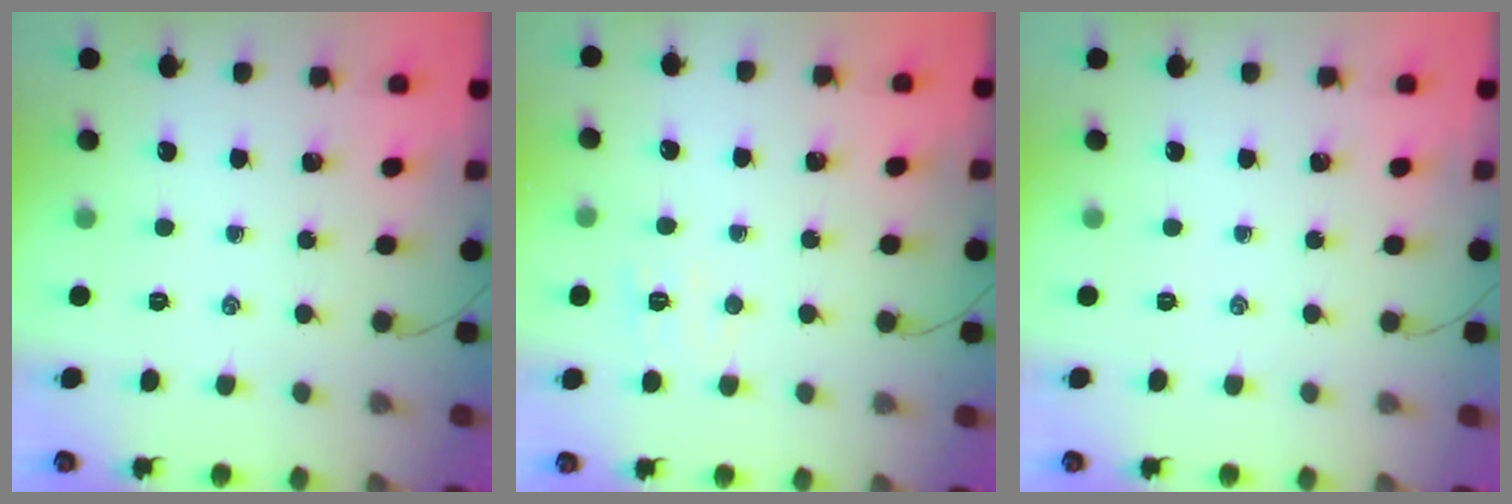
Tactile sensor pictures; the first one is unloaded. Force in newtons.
{"total": 5.9, "press": 5.7, "slide": 1.5}
{"total": 0.0}